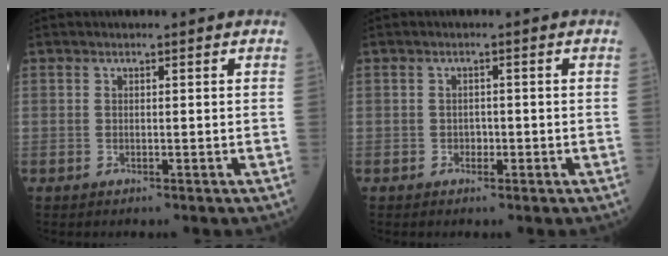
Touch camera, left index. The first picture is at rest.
{"total": 1.1, "force": [-0.5, 0.8, 0.4], "torque": [-0.002, 0.002, -0.010]}